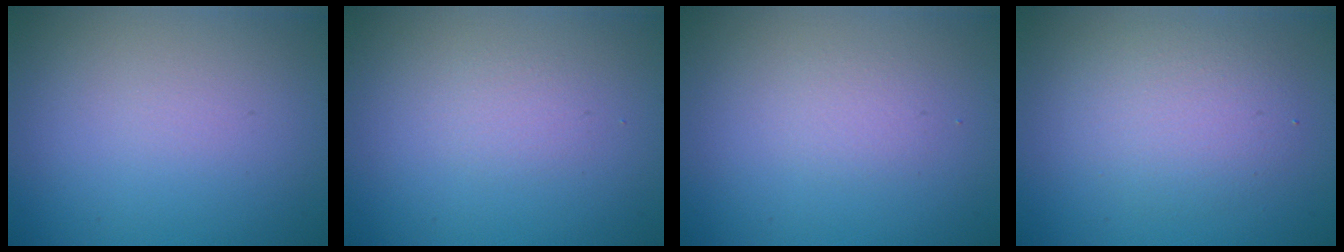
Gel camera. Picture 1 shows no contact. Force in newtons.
{"total": 1.0, "press": 1.0, "slide": 0.0}
{"total": 1.1, "press": 1.1, "slide": 0.1}
{"total": 3.0, "press": 3.0, "slide": 0.1}